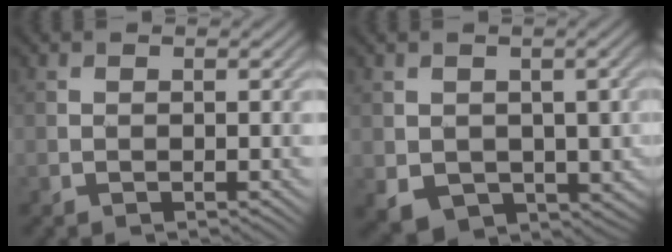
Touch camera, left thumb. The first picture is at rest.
{"total": 6.2, "force": [-0.8, 5.4, 3.0], "torque": [-0.074, -0.036, -0.002]}